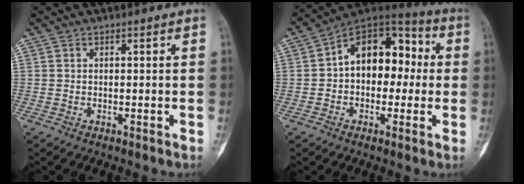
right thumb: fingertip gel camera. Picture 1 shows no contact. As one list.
[{"total": 15.7, "force": [1.0, 10.5, 11.7], "torque": [-0.124, 0.049, 0.002]}]